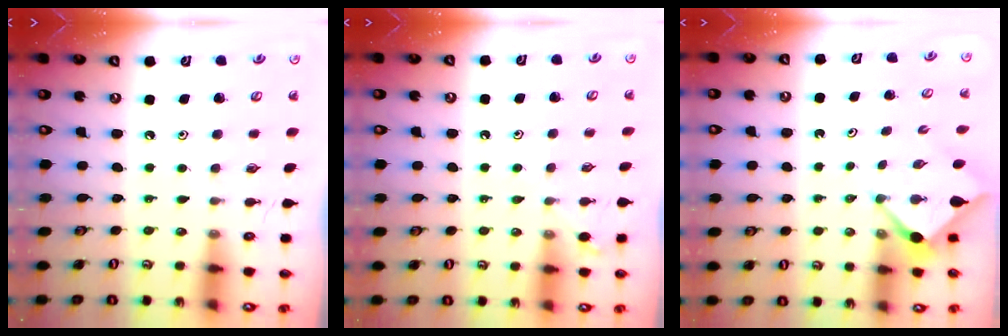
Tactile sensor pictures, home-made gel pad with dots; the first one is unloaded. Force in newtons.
{"total": 4.8, "press": 4.8, "slide": 0.6}
{"total": 2.6, "press": 2.6, "slide": 0.3}